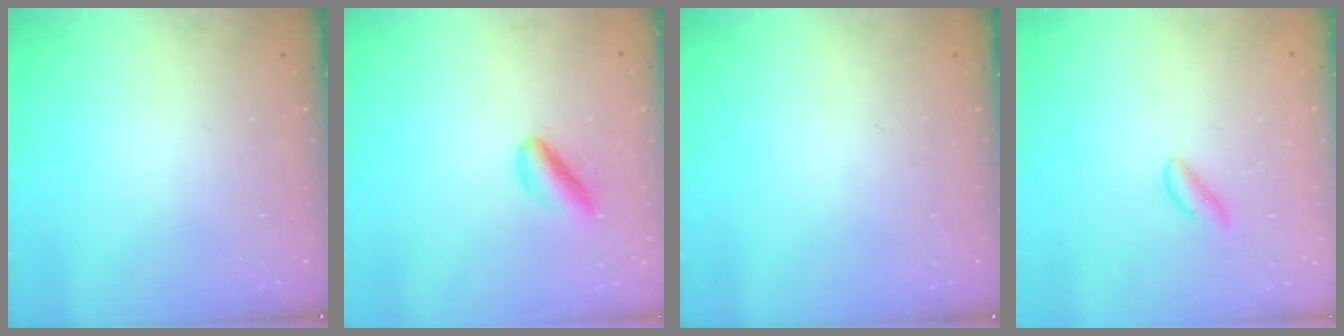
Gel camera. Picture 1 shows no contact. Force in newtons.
{"total": 4.2, "press": 4.2, "slide": 0.8}
{"total": 0.0}
{"total": 1.3, "press": 1.2, "slide": 0.5}